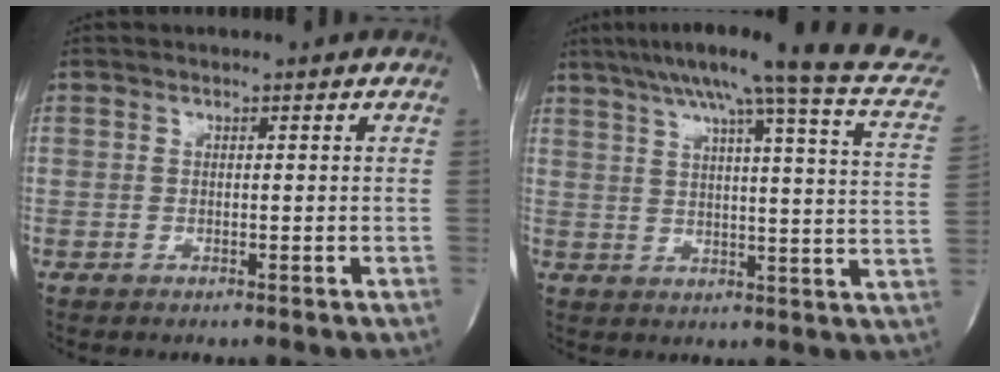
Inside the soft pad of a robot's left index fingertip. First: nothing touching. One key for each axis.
{"total": 23.1, "fx": 18.7, "fy": -0.2, "fz": 13.5, "tx": -0.204, "ty": -0.026, "tz": 0.222}